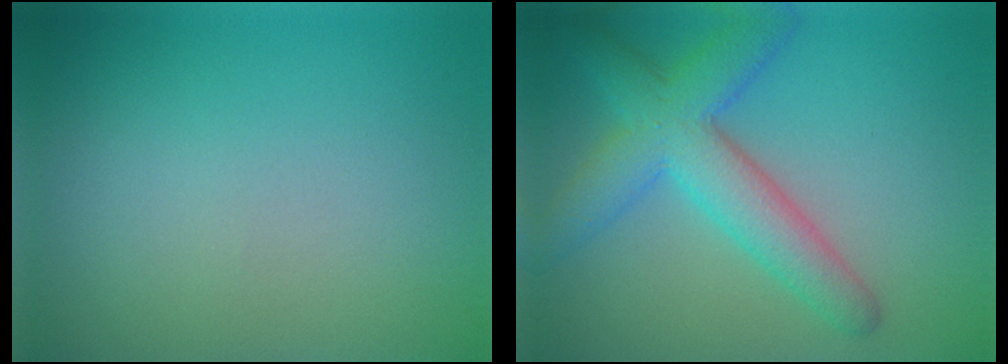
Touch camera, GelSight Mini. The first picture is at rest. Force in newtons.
{"total": 4.8, "press": 4.8, "slide": 0.2}